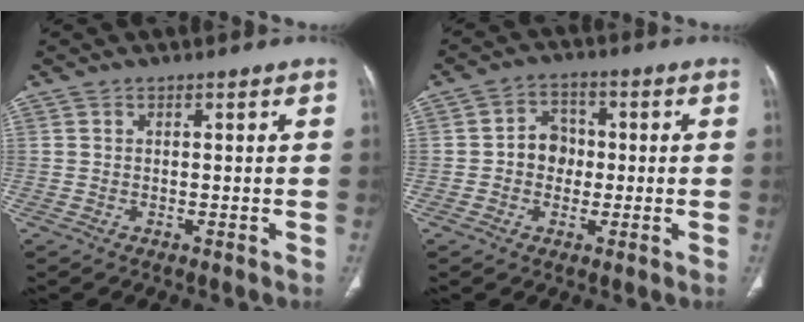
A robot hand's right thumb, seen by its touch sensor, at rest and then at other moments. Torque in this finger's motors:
{"motor_torque": [0.21, 0.03, 0.40, -0.01, 0.06]}